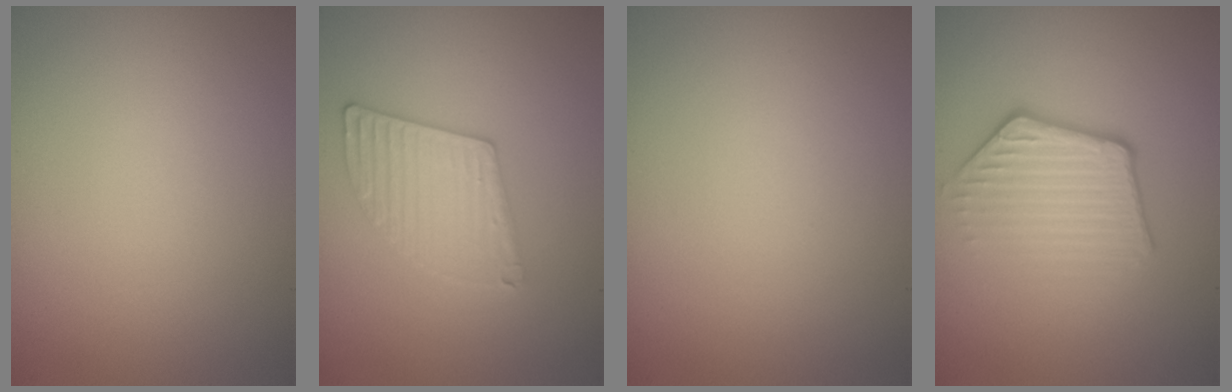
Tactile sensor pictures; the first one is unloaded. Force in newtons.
{"total": 3.0, "press": 3.0, "slide": 0.2}
{"total": 0.0}
{"total": 3.9, "press": 2.9, "slide": 2.5}